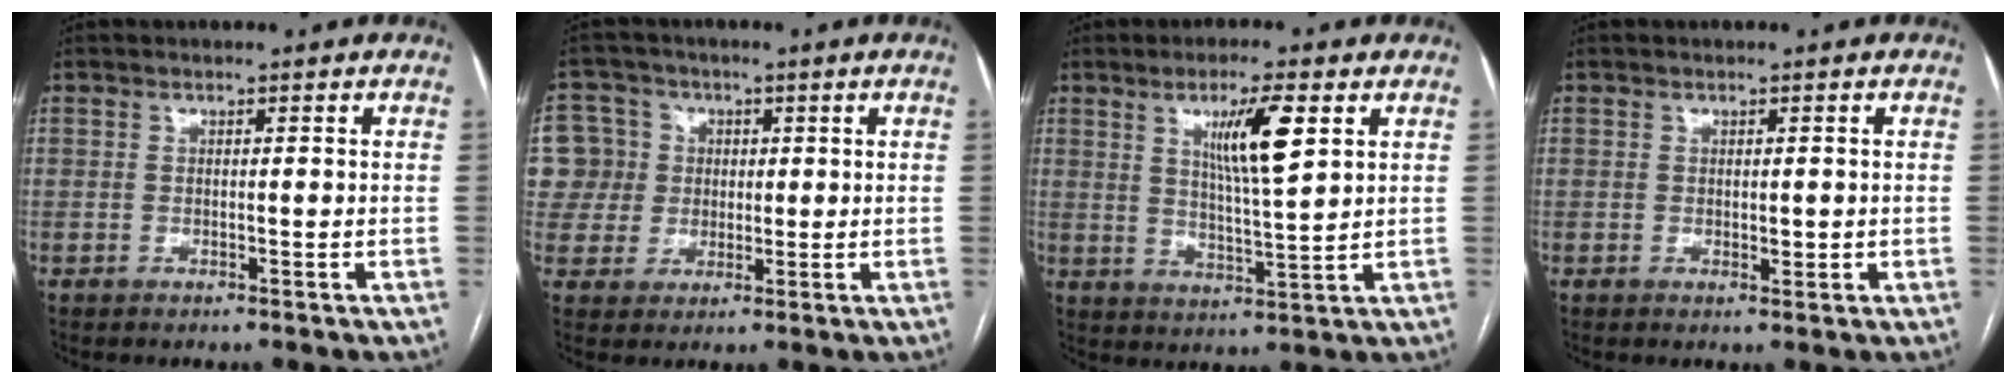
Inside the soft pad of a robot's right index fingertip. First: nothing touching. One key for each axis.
{"total": 11.1, "fx": 1.9, "fy": 10.8, "fz": 1.6, "tx": -0.060, "ty": 0.048, "tz": 0.053}
{"total": 8.6, "fx": 3.4, "fy": 0.5, "fz": 7.9, "tx": -0.139, "ty": -0.005, "tz": 0.060}
{"total": 1.4, "fx": 0.0, "fy": 0.8, "fz": 1.2, "tx": -0.016, "ty": -0.001, "tz": 0.005}